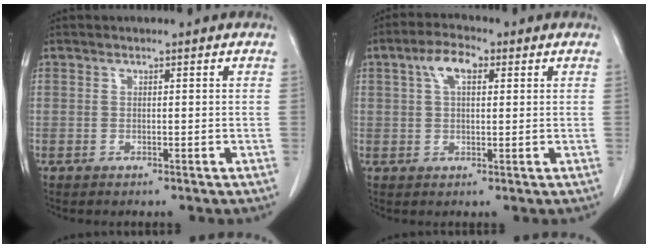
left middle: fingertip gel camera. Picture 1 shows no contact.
{"total": 5.0, "force": [2.0, 2.2, 4.0], "torque": [-0.080, 0.018, 0.036]}